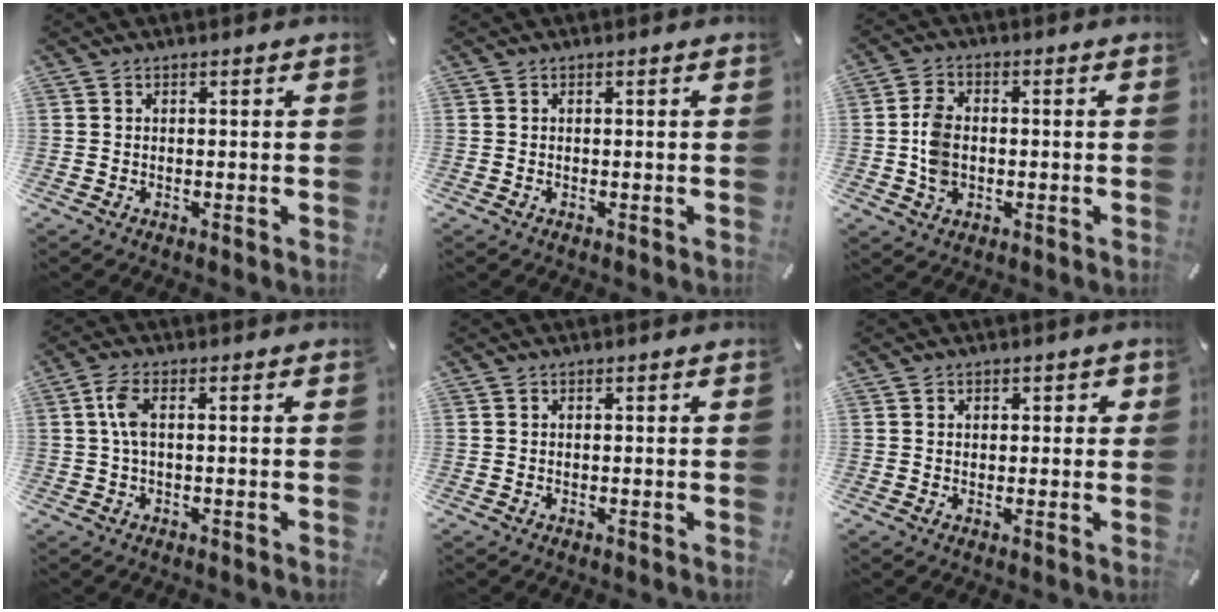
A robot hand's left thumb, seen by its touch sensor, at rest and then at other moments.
{"total": 0.0}
{"total": 6.6, "force": [-0.7, 4.9, 4.4], "torque": [-0.090, 0.003, -0.014]}
{"total": 4.5, "force": [0.3, 1.6, 4.2], "torque": [-0.094, 0.000, 0.001]}
{"total": 0.0}
{"total": 1.7, "force": [0.2, 1.6, 0.6], "torque": [0.004, -0.002, -0.002]}